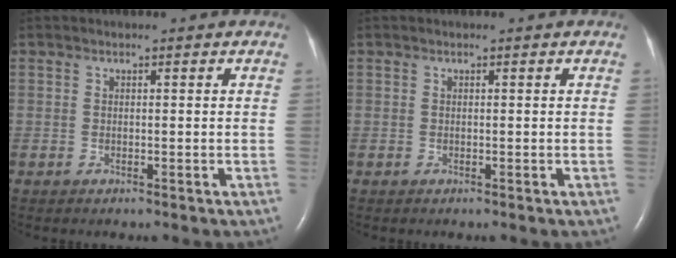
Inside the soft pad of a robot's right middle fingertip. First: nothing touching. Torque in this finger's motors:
{"motor_torque": [0.05, -0.15, 0.00, 0.02]}